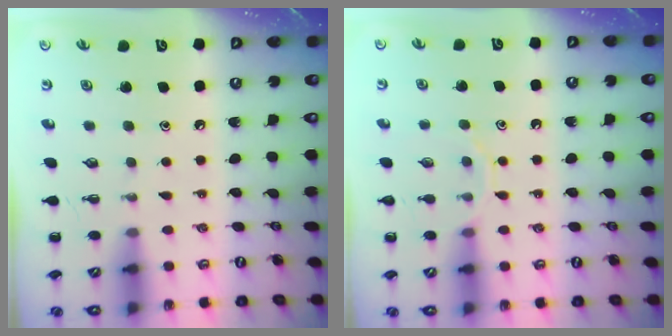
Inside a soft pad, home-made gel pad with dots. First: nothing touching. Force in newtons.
{"total": 8.3, "press": 8.2, "slide": 1.3}